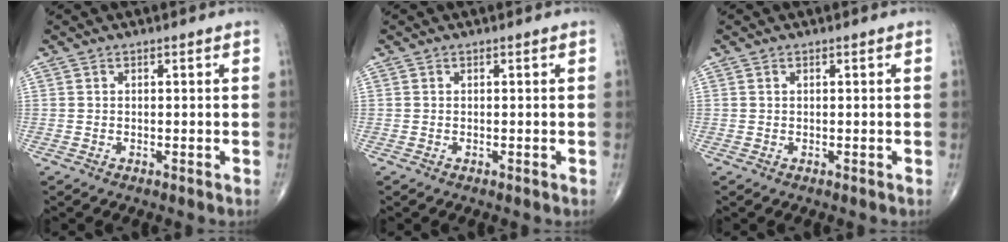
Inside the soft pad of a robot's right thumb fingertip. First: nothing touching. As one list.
[{"total": 0.0}, {"total": 0.0}]